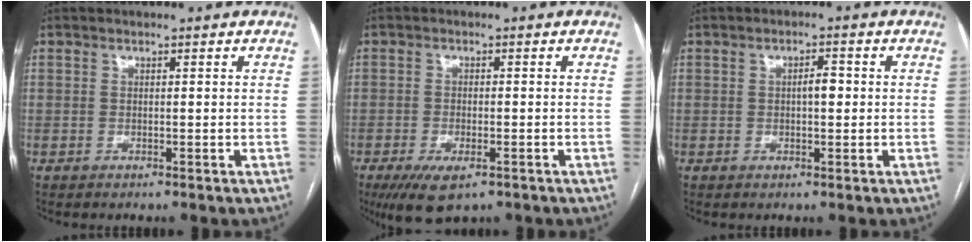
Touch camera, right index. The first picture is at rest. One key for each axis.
{"total": 6.3, "fx": -3.7, "fy": 2.3, "fz": 4.5, "tx": -0.079, "ty": -0.012, "tz": -0.055}
{"total": 2.3, "fx": 0.1, "fy": 0.9, "fz": 2.1, "tx": -0.033, "ty": 0.006, "tz": 0.000}